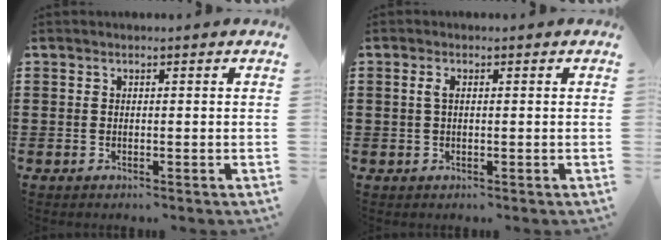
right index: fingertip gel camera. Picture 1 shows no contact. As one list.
[{"total": 1.4, "force": [0.1, 0.5, 1.3], "torque": [-0.033, 0.001, -0.002]}]